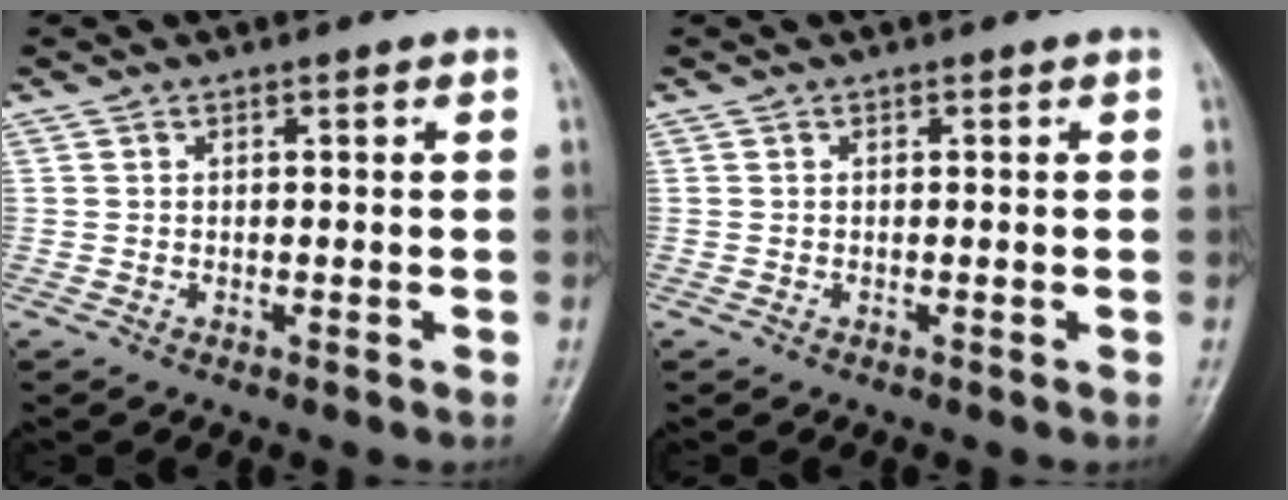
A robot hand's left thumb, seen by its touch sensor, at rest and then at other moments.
{"total": 0.0}